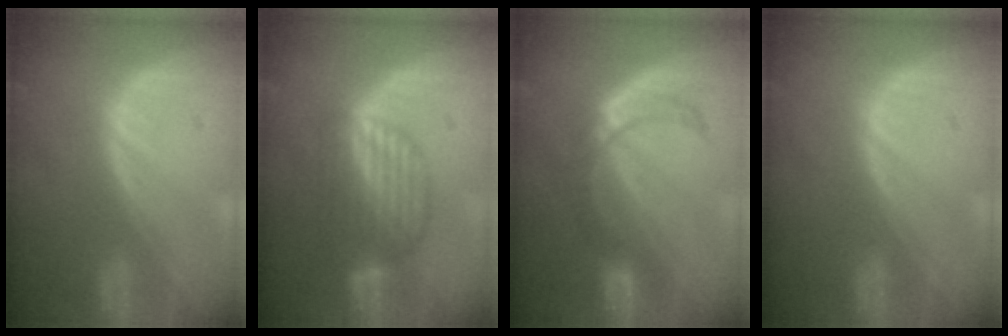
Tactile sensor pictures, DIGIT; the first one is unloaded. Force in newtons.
{"total": 6.4, "press": 6.3, "slide": 1.2}
{"total": 5.7, "press": 5.7, "slide": 0.2}
{"total": 0.0}